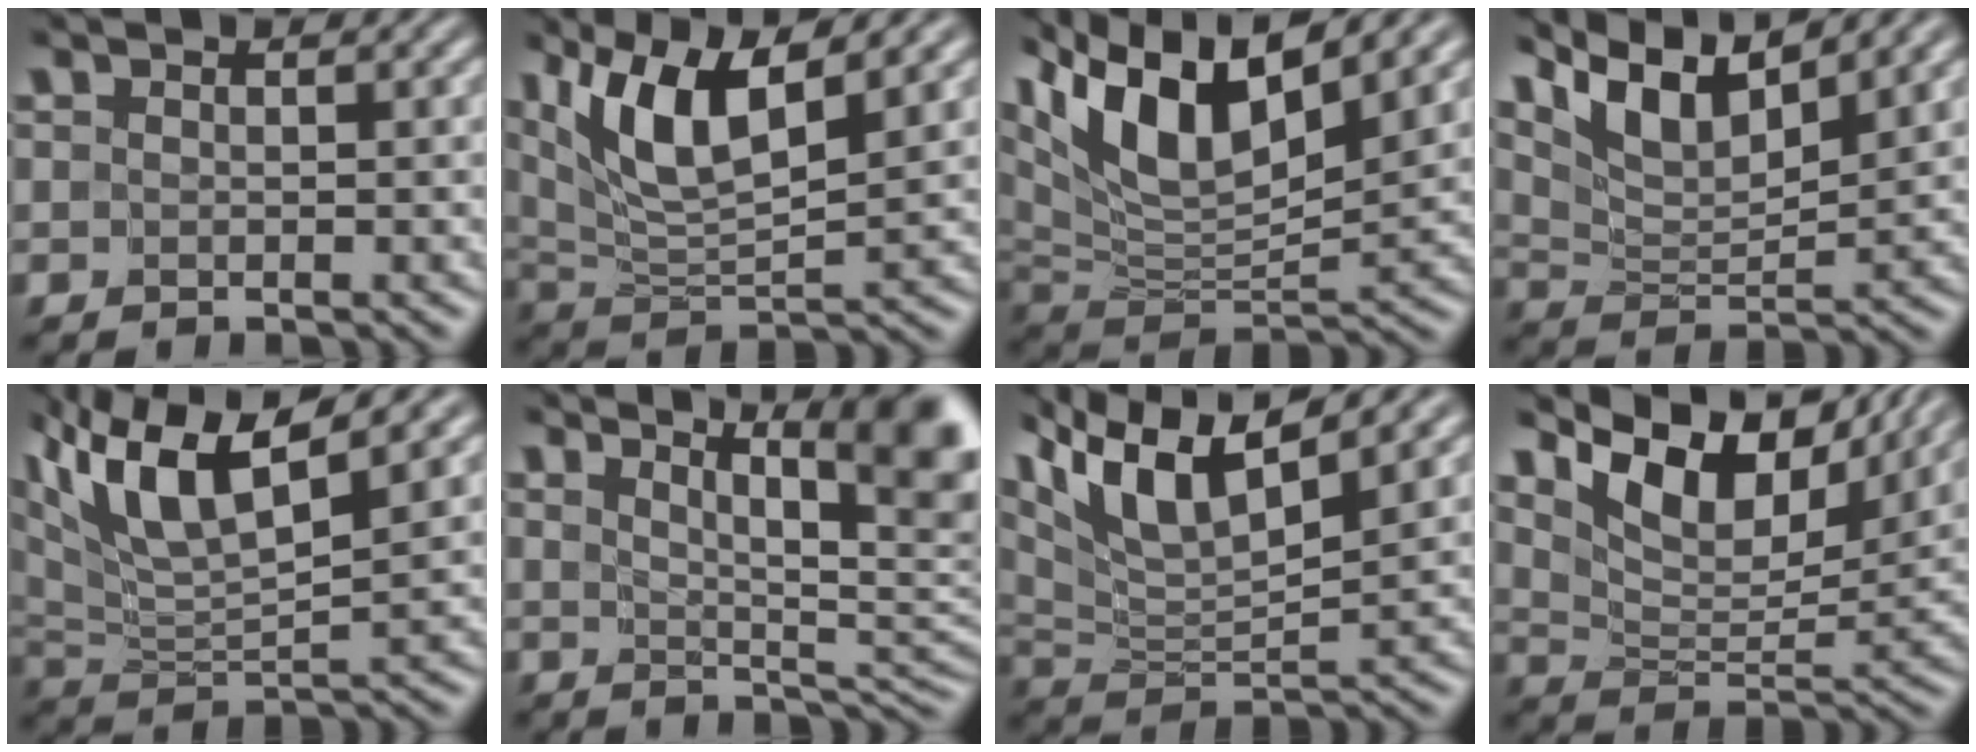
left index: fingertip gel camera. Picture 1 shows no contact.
{"total": 7.2, "force": [3.6, 2.1, 5.9], "torque": [-0.125, -0.001, 0.070]}
{"total": 10.5, "force": [6.2, 3.6, 7.7], "torque": [-0.146, 0.007, 0.115]}
{"total": 7.4, "force": [5.6, 1.9, 4.5], "torque": [-0.094, 0.004, 0.108]}
{"total": 9.0, "force": [5.5, 2.4, 6.8], "torque": [-0.148, 0.016, 0.103]}
{"total": 11.8, "force": [6.2, 3.7, 9.4], "torque": [-0.099, 0.033, 0.071]}
{"total": 8.3, "force": [5.8, 2.0, 5.6], "torque": [-0.118, 0.012, 0.110]}
{"total": 11.0, "force": [7.4, 4.5, 6.9], "torque": [-0.134, 0.008, 0.134]}